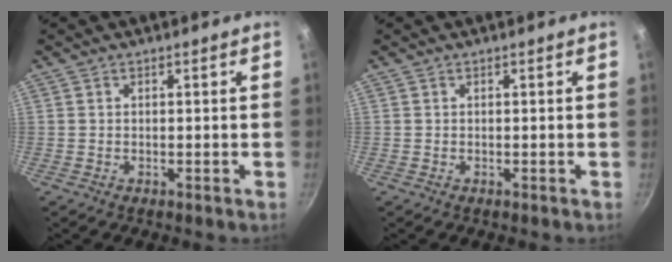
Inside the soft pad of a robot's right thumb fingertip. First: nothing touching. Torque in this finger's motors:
{"motor_torque": [-0.18, -0.19, 0.23, 0.00, 0.04]}